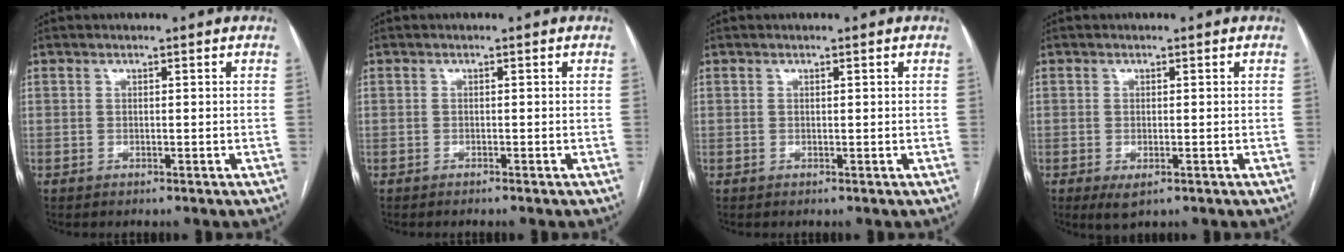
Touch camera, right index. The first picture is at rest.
{"total": 0.7, "force": [-0.5, -0.2, 0.3], "torque": [-0.006, 0.003, -0.012]}
{"total": 0.0}
{"total": 2.7, "force": [-1.2, 0.9, 2.2], "torque": [-0.035, -0.005, -0.012]}